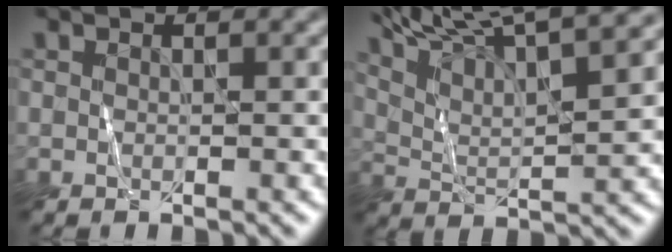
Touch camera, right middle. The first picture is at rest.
{"total": 12.8, "force": [9.9, 3.0, 7.5], "torque": [-0.124, 0.023, 0.130]}